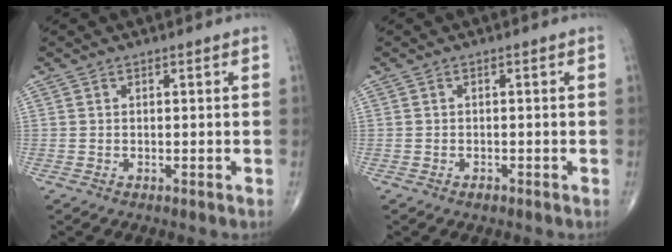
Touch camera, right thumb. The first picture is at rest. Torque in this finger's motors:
{"motor_torque": [-0.23, -0.08, -0.09, -0.01, 0.03]}